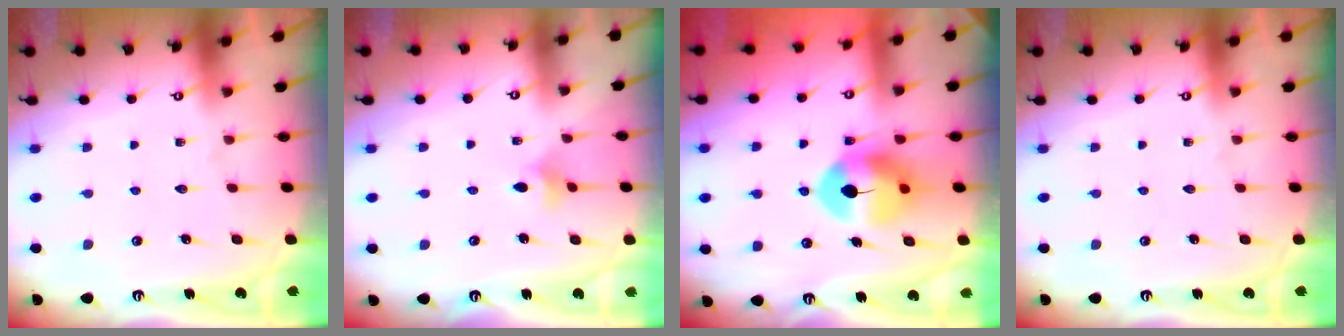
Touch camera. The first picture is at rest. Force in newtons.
{"total": 5.1, "press": 5.0, "slide": 0.8}
{"total": 9.2, "press": 9.1, "slide": 1.3}
{"total": 0.0}